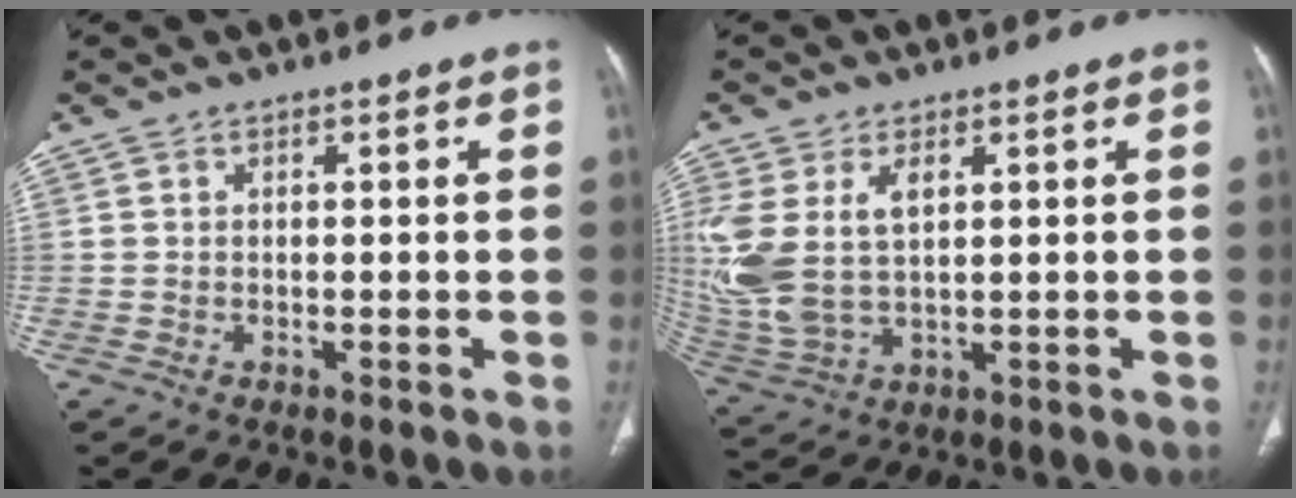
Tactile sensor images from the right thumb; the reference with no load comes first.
{"total": 13.5, "force": [3.0, 7.9, 10.6], "torque": [-0.251, -0.001, 0.074]}